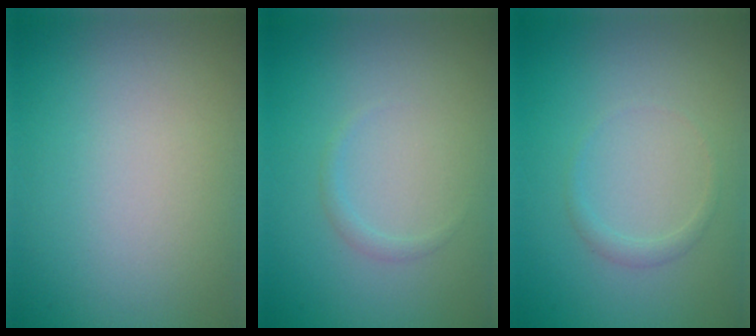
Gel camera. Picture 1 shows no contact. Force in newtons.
{"total": 0.7, "press": 0.7, "slide": 0.0}
{"total": 0.9, "press": 0.9, "slide": 0.2}